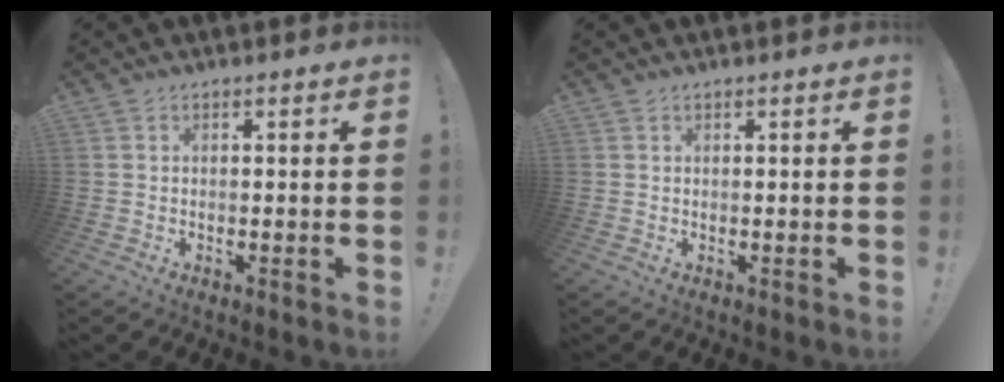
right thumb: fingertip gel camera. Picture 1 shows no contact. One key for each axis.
{"total": 0.0}